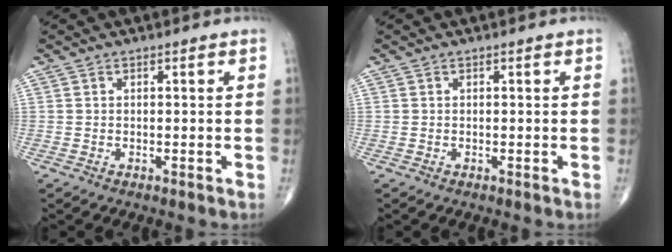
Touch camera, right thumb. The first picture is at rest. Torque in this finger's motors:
{"motor_torque": [0.00, 0.01, -0.02, 0.02, 0.00]}